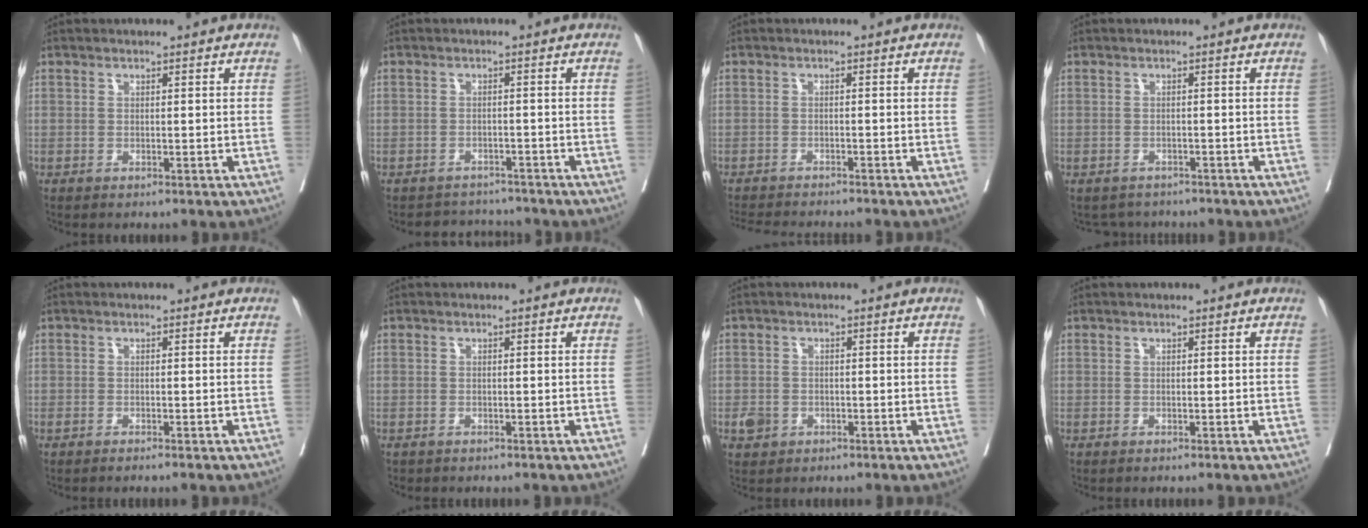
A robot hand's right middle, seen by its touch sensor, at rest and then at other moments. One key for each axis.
{"total": 4.1, "fx": -3.9, "fy": 1.0, "fz": -0.8, "tx": 0.014, "ty": 0.009, "tz": -0.057}
{"total": 7.5, "fx": -7.1, "fy": 0.6, "fz": 2.4, "tx": -0.030, "ty": -0.009, "tz": -0.107}
{"total": 3.2, "fx": -2.9, "fy": 1.2, "fz": -0.4, "tx": 0.007, "ty": 0.000, "tz": -0.044}
{"total": 1.7, "fx": -1.4, "fy": 0.1, "fz": 0.8, "tx": -0.014, "ty": -0.002, "tz": -0.018}
{"total": 0.6, "fx": -0.5, "fy": 0.3, "fz": 0.0, "tx": -0.010, "ty": 0.001, "tz": -0.012}
{"total": 2.4, "fx": -1.1, "fy": 2.0, "fz": 0.9, "tx": -0.016, "ty": 0.005, "tz": -0.013}
{"total": 0.0}